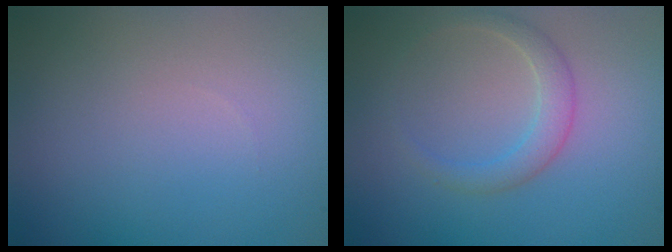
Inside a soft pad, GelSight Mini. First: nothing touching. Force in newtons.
{"total": 2.1, "press": 2.1, "slide": 0.1}